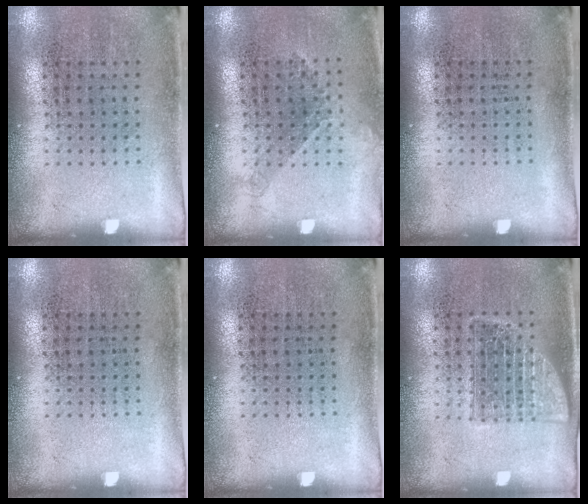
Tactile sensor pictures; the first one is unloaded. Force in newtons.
{"total": 1.2, "press": 0.9, "slide": 0.8}
{"total": 0.0}
{"total": 0.0}
{"total": 0.0}
{"total": 1.3, "press": 1.3, "slide": 0.3}